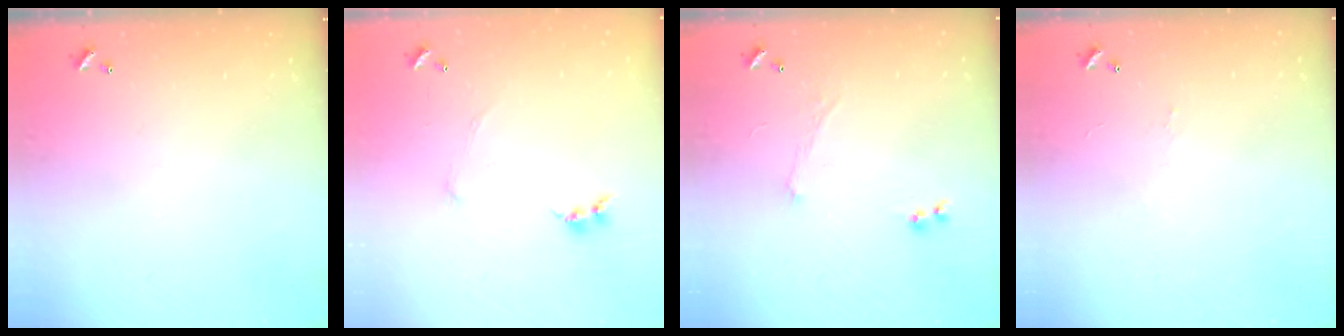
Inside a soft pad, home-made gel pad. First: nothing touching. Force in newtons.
{"total": 4.8, "press": 4.7, "slide": 0.6}
{"total": 1.2, "press": 1.0, "slide": 0.8}
{"total": 3.2, "press": 3.2, "slide": 0.5}